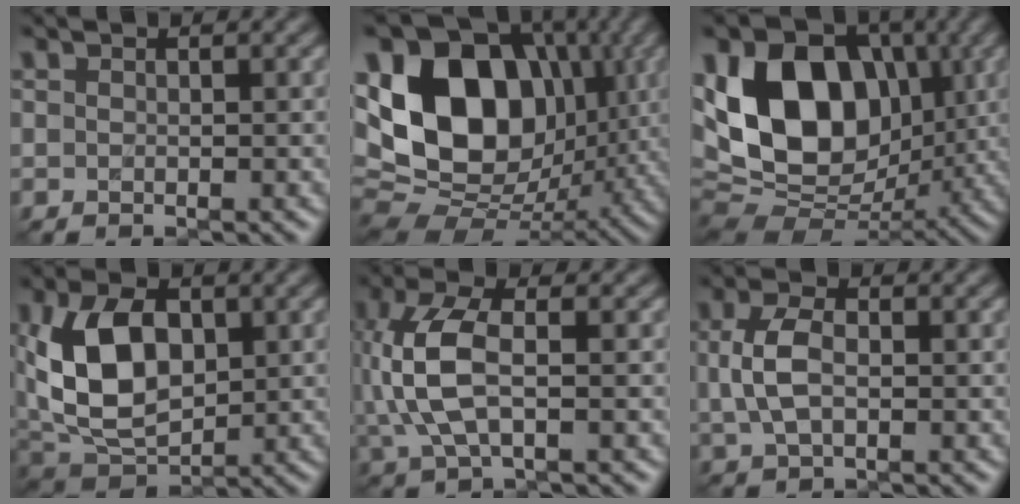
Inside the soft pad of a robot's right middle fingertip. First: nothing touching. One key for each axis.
{"total": 16.0, "fx": 2.9, "fy": 11.6, "fz": 10.6, "tx": -0.192, "ty": 0.016, "tz": 0.044}
{"total": 13.9, "fx": 2.0, "fy": 9.9, "fz": 9.5, "tx": -0.165, "ty": 0.003, "tz": 0.023}
{"total": 10.1, "fx": 1.3, "fy": 6.4, "fz": 7.7, "tx": -0.169, "ty": 0.003, "tz": 0.023}
{"total": 6.5, "fx": 0.3, "fy": 3.1, "fz": 5.7, "tx": -0.142, "ty": 0.005, "tz": 0.003}
{"total": 3.9, "fx": 0.1, "fy": 2.3, "fz": 3.1, "tx": -0.075, "ty": 0.004, "tz": 0.000}